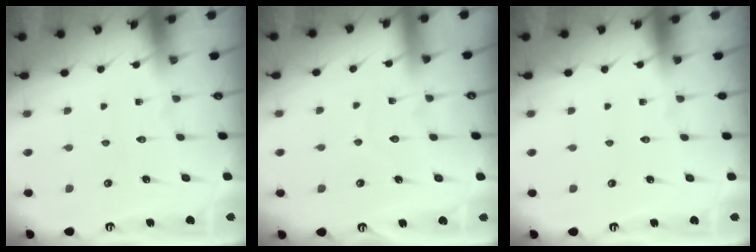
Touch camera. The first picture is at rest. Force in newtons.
{"total": 2.9, "press": 2.9, "slide": 0.2}
{"total": 0.0}